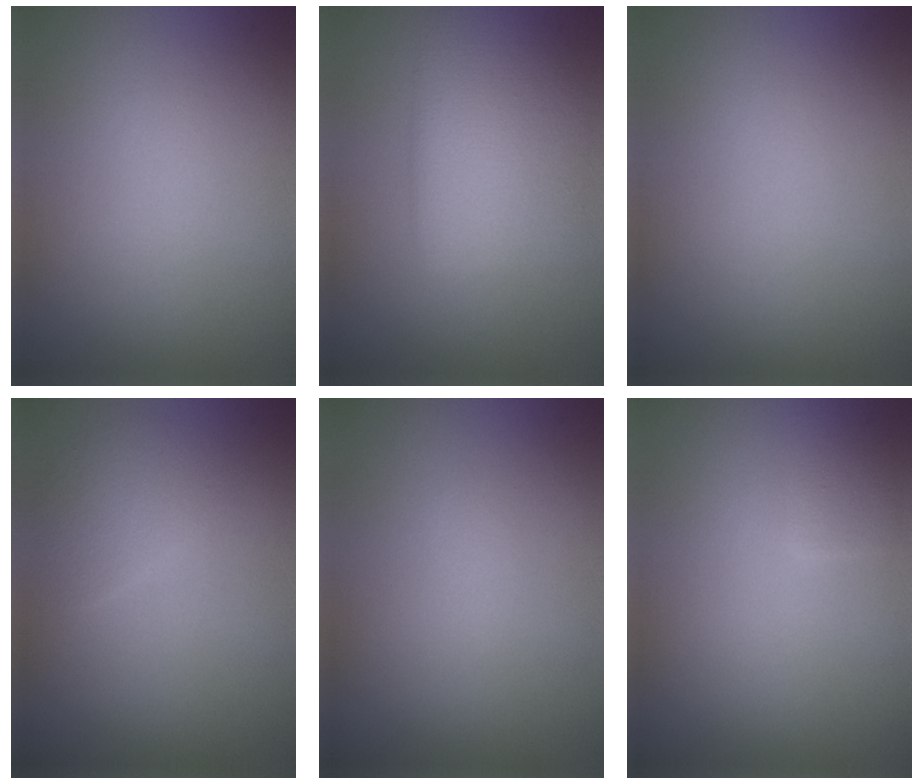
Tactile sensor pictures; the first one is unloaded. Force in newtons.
{"total": 4.9, "press": 4.9, "slide": 0.2}
{"total": 0.0}
{"total": 2.1, "press": 2.1, "slide": 0.0}
{"total": 0.5, "press": 0.5, "slide": 0.1}
{"total": 1.4, "press": 1.4, "slide": 0.0}